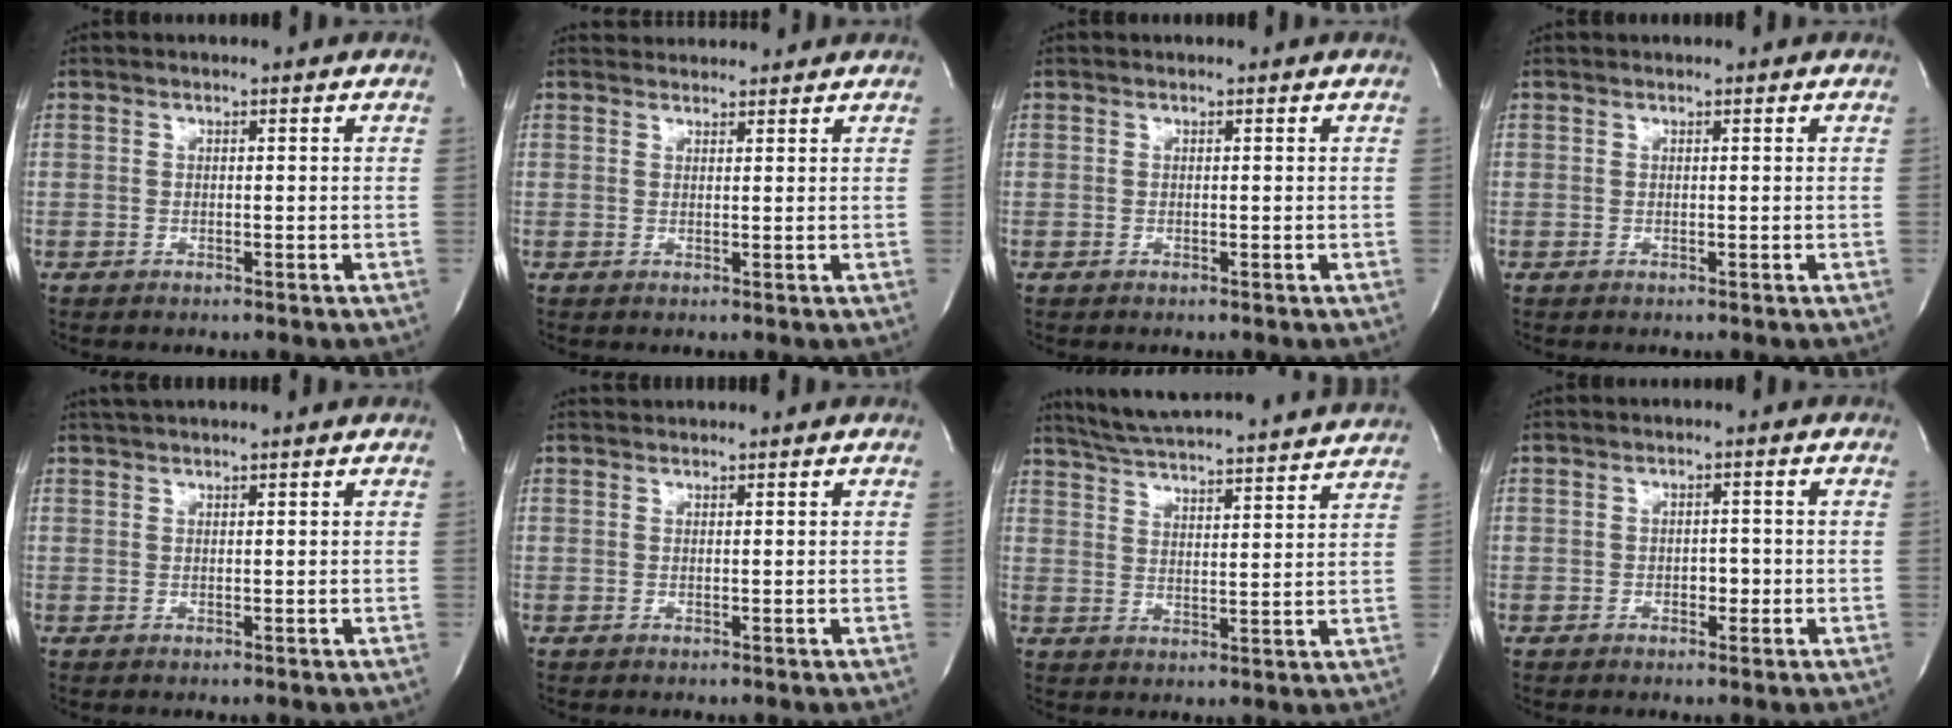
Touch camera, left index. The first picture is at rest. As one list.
[{"total": 3.0, "force": [2.9, 0.5, -0.2], "torque": [-0.003, 0.021, 0.044]}, {"total": 0.0}, {"total": 0.0}, {"total": 3.5, "force": [3.1, -0.3, 1.5], "torque": [-0.020, 0.024, 0.051]}, {"total": 0.8, "force": [0.8, -0.2, -0.3], "torque": [0.001, 0.012, 0.021]}, {"total": 20.5, "force": [19.2, 0.9, 7.1], "torque": [-0.123, -0.005, 0.262]}, {"total": 1.6, "force": [-0.7, 1.0, 1.1], "torque": [-0.013, 0.000, -0.010]}]